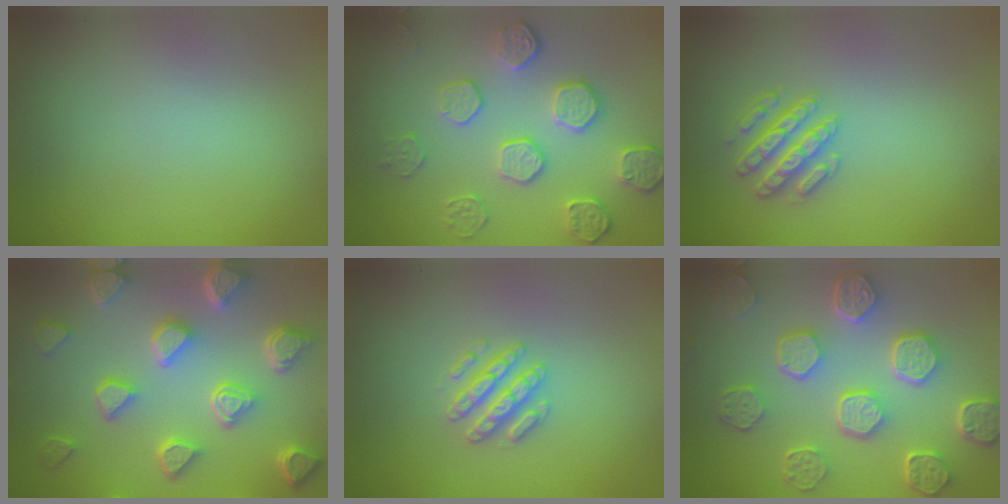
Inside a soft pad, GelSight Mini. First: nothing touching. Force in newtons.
{"total": 5.3, "press": 4.0, "slide": 3.5}
{"total": 2.9, "press": 2.9, "slide": 0.7}
{"total": 7.6, "press": 5.8, "slide": 4.9}
{"total": 2.6, "press": 2.5, "slide": 0.4}
{"total": 7.6, "press": 5.8, "slide": 4.9}